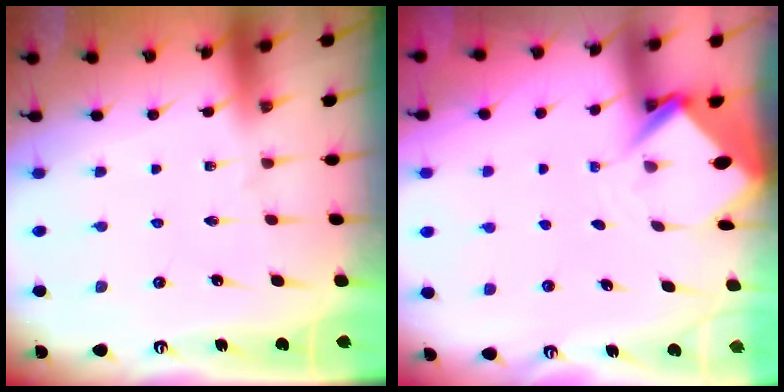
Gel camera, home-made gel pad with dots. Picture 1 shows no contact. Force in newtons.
{"total": 3.8, "press": 3.8, "slide": 0.2}